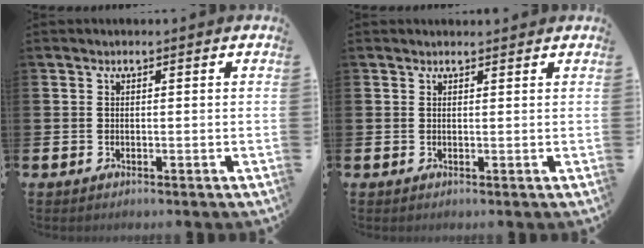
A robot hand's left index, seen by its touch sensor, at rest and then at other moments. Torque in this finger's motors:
{"motor_torque": [0.81, -1.31, -0.07, -0.02]}